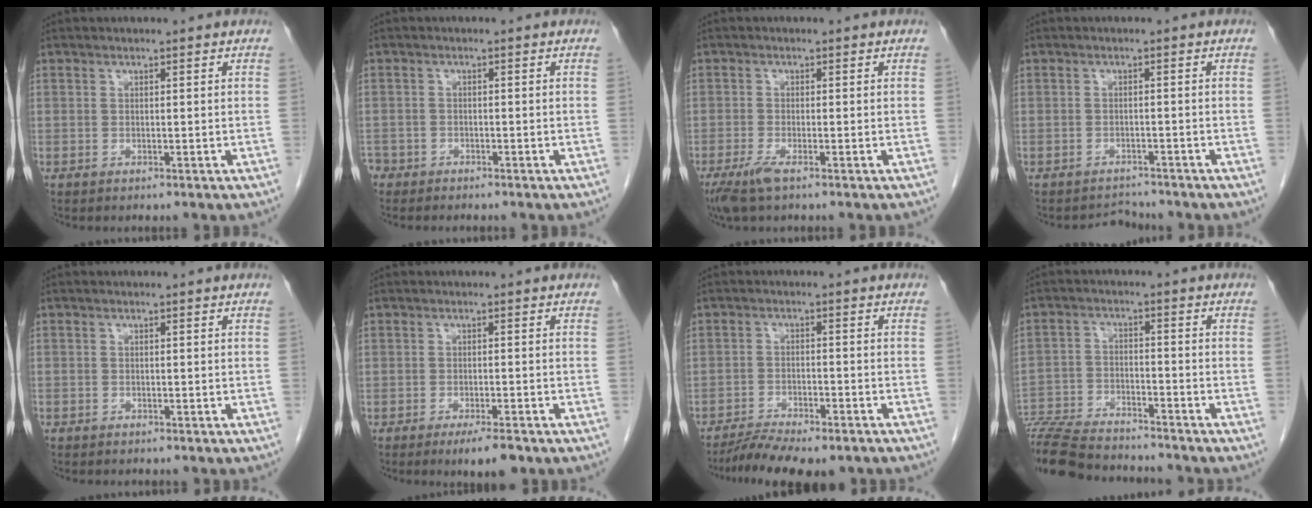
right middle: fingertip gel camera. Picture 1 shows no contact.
{"total": 3.3, "force": [-2.8, 1.7, 0.5], "torque": [-0.011, 0.000, -0.051]}
{"total": 3.3, "force": [-2.2, 0.5, 2.5], "torque": [-0.056, -0.009, -0.043]}
{"total": 2.4, "force": [-2.2, 0.5, -0.7], "torque": [0.009, -0.007, -0.033]}
{"total": 0.9, "force": [-0.7, 0.5, 0.1], "torque": [-0.006, 0.003, -0.012]}
{"total": 4.3, "force": [-2.9, 0.7, 3.1], "torque": [-0.048, -0.006, -0.042]}
{"total": 10.4, "force": [-8.7, 2.4, 5.2], "torque": [-0.079, -0.009, -0.133]}
{"total": 17.8, "force": [-16.2, 3.0, 6.7], "torque": [-0.148, -0.021, -0.257]}